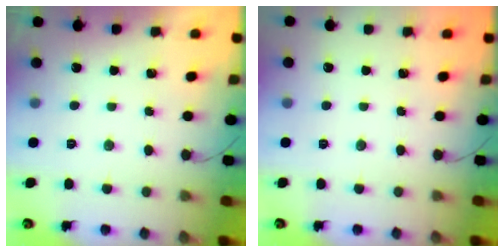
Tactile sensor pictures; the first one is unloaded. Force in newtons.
{"total": 0.0}